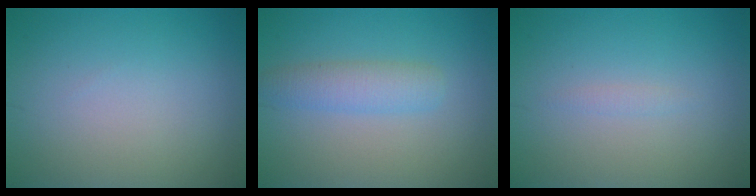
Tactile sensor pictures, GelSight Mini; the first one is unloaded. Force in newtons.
{"total": 2.8, "press": 2.8, "slide": 0.1}
{"total": 0.6, "press": 0.6, "slide": 0.0}